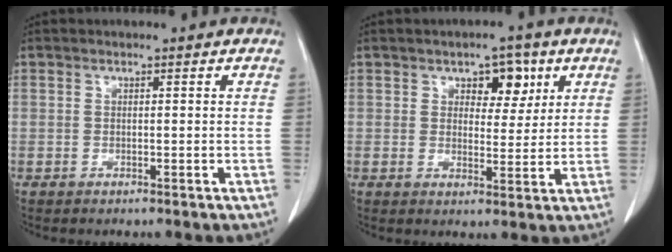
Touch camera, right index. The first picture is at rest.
{"total": 5.4, "force": [2.6, 3.1, 3.6], "torque": [-0.040, 0.008, 0.037]}